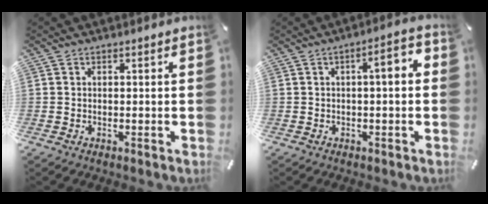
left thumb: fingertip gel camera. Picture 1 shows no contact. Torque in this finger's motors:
{"motor_torque": [1.06, 1.09, 0.53, -0.45, 0.25]}